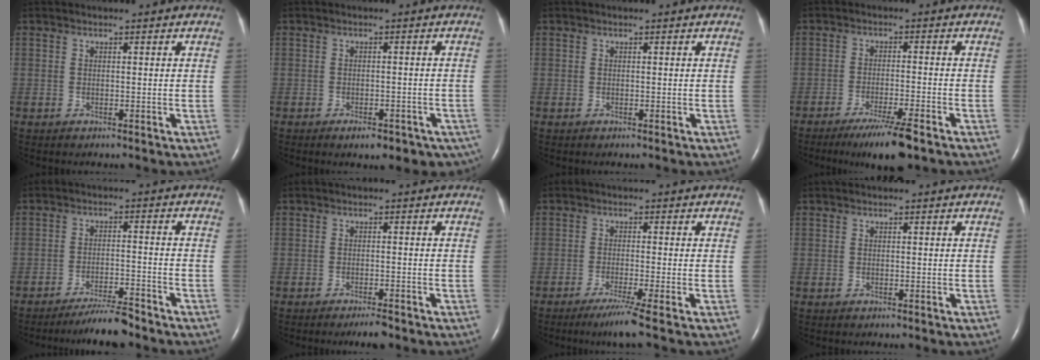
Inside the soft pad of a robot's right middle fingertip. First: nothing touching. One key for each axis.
{"total": 7.9, "fx": -5.8, "fy": 3.5, "fz": 4.2, "tx": -0.032, "ty": 0.009, "tz": -0.070}
{"total": 0.0}
{"total": 7.3, "fx": -5.0, "fy": 0.0, "fz": 5.2, "tx": -0.091, "ty": -0.018, "tz": -0.085}
{"total": 5.6, "fx": -5.1, "fy": 0.0, "fz": 2.4, "tx": -0.043, "ty": -0.016, "tz": -0.091}
{"total": 2.5, "fx": -2.1, "fy": 0.3, "fz": 1.4, "tx": -0.027, "ty": -0.004, "tz": -0.032}
{"total": 4.4, "fx": -3.0, "fy": -1.3, "fz": 3.0, "tx": -0.060, "ty": -0.016, "tz": -0.057}
{"total": 0.0}